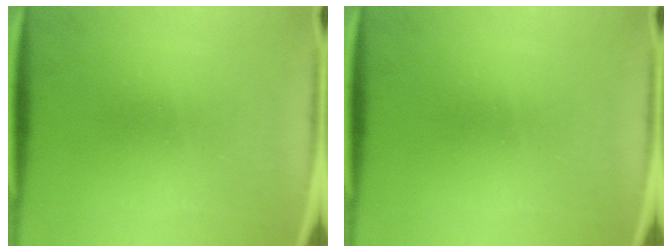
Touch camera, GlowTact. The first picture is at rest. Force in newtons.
{"total": 0.0}